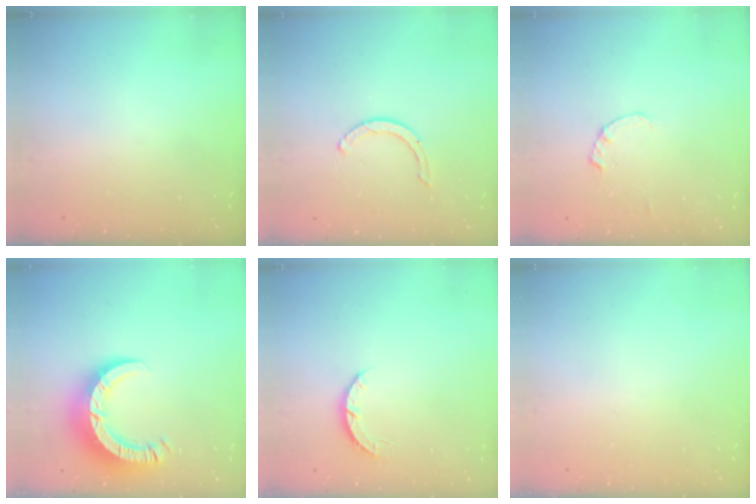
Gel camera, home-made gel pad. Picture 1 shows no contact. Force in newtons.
{"total": 2.9, "press": 2.9, "slide": 0.4}
{"total": 0.0}
{"total": 10.6, "press": 10.5, "slide": 1.0}
{"total": 3.2, "press": 3.2, "slide": 0.4}
{"total": 0.0}